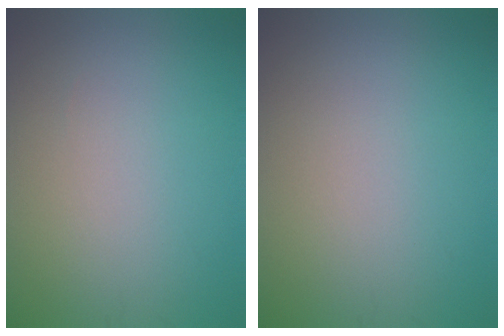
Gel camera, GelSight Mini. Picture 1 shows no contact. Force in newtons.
{"total": 0.0}